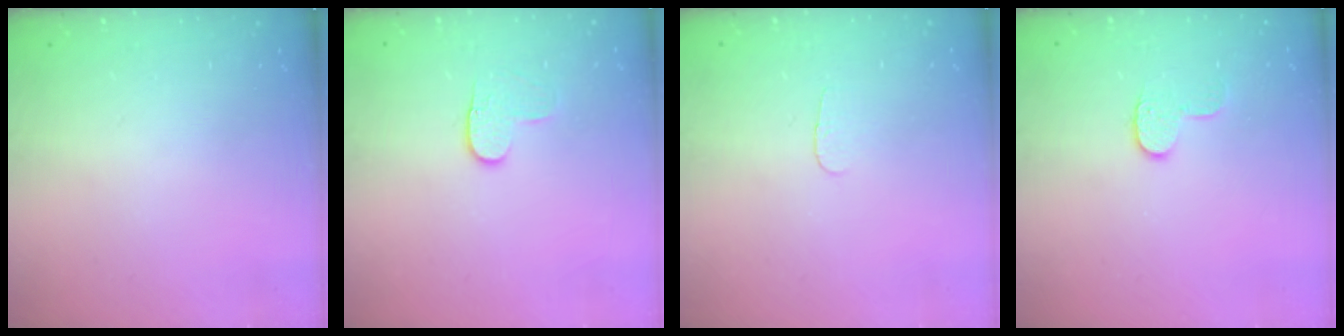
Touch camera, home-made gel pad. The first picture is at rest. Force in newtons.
{"total": 3.8, "press": 3.8, "slide": 0.4}
{"total": 2.8, "press": 2.8, "slide": 0.3}
{"total": 6.8, "press": 6.8, "slide": 0.2}